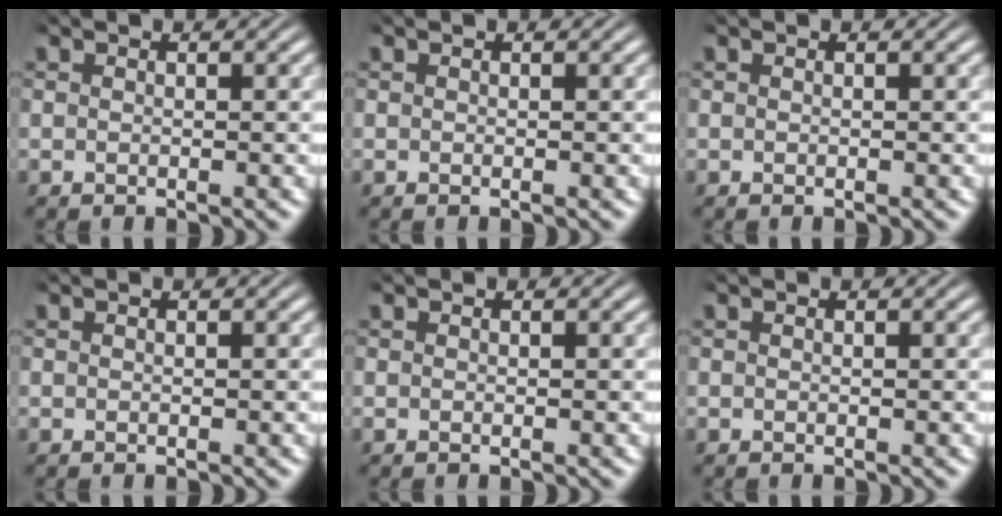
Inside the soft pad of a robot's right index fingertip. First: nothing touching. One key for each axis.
{"total": 0.0}
{"total": 0.0}
{"total": 0.0}
{"total": 0.0}
{"total": 0.0}